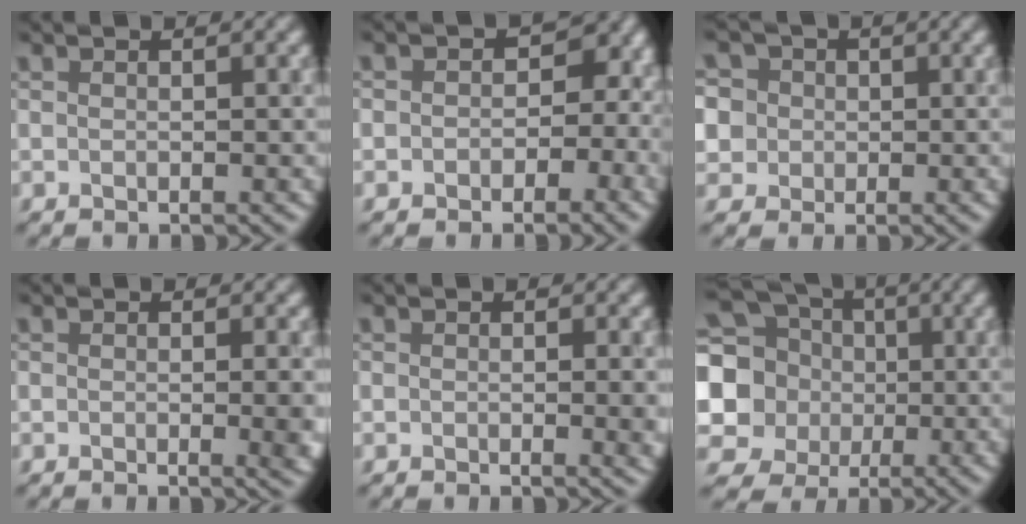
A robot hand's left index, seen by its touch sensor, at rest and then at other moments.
{"total": 5.1, "force": [-0.1, 4.1, 3.0], "torque": [0.025, 0.013, -0.025]}
{"total": 8.0, "force": [2.6, 6.8, 3.2], "torque": [-0.065, 0.031, 0.014]}
{"total": 3.1, "force": [-0.4, 1.1, 2.8], "torque": [-0.027, -0.005, -0.003]}
{"total": 1.7, "force": [-0.2, 0.6, 1.6], "torque": [-0.019, -0.005, -0.003]}
{"total": 13.9, "force": [0.6, 12.8, 5.3], "torque": [-0.170, 0.019, -0.022]}